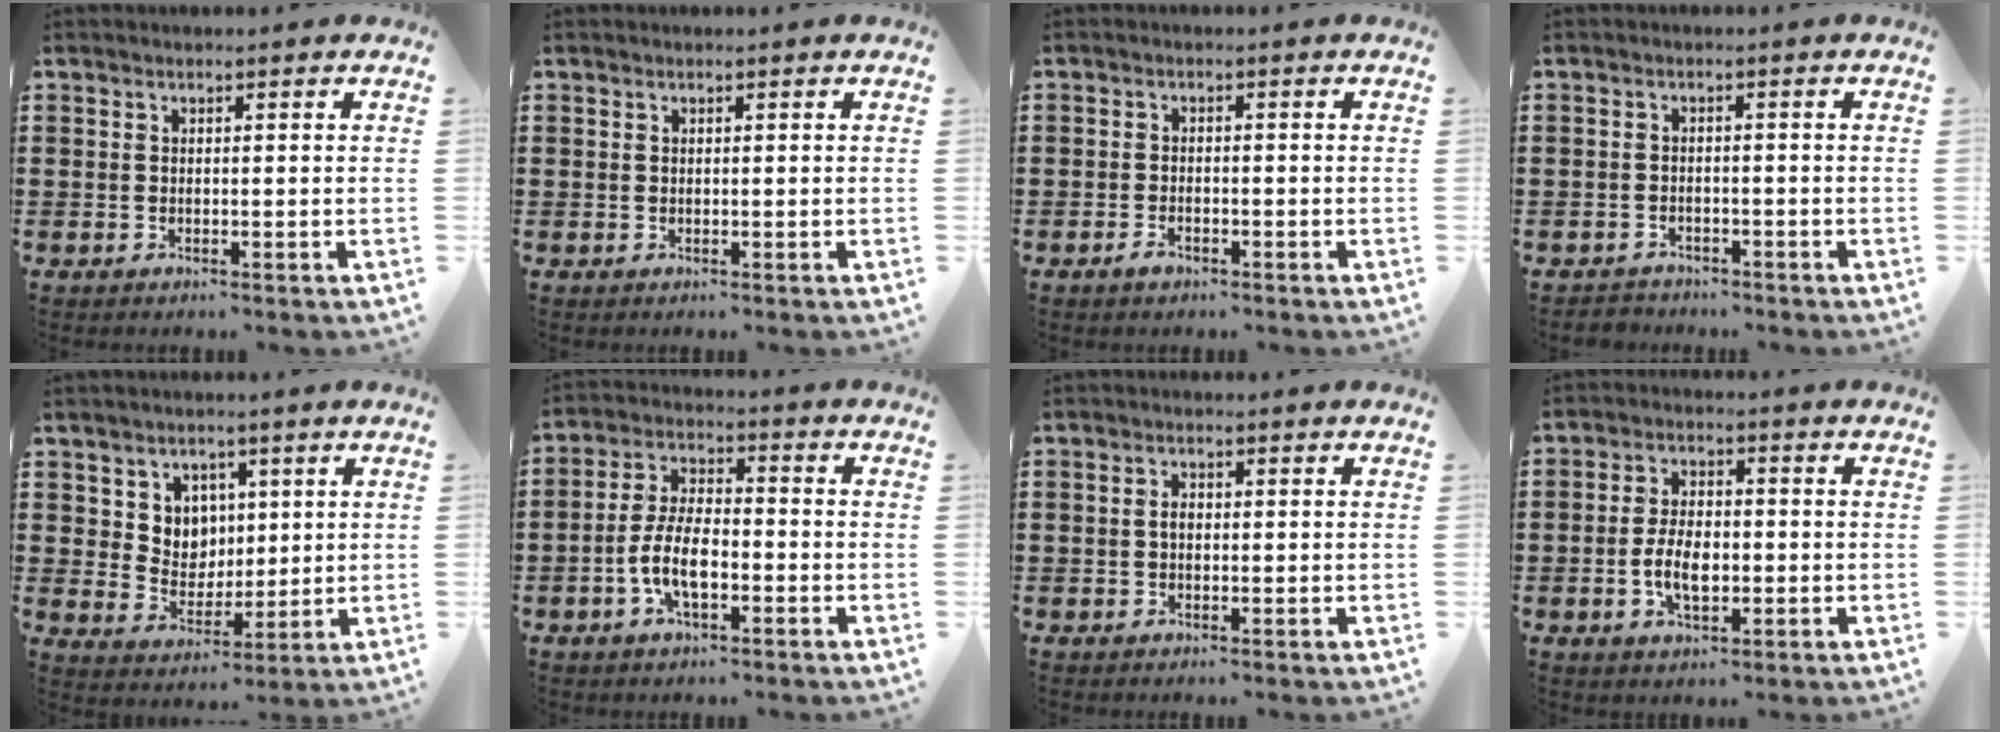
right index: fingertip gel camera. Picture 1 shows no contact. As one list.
[{"total": 0.0}, {"total": 1.5, "force": [-1.1, 0.6, 0.9], "torque": [-0.026, -0.006, -0.023]}, {"total": 1.5, "force": [-1.5, 0.3, -0.1], "torque": [-0.005, 0.001, -0.032]}, {"total": 5.5, "force": [2.6, 4.8, 0.5], "torque": [-0.032, -0.001, 0.046]}, {"total": 7.6, "force": [-2.5, 3.2, 6.4], "torque": [-0.149, -0.006, -0.053]}, {"total": 1.4, "force": [0.0, 0.7, 1.2], "torque": [-0.023, 0.004, -0.002]}, {"total": 6.0, "force": [-1.2, 3.0, 5.0], "torque": [-0.111, -0.001, -0.025]}]